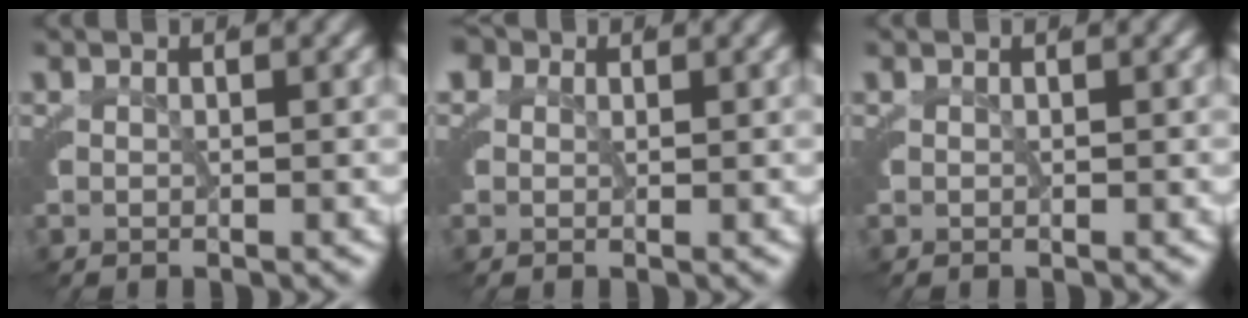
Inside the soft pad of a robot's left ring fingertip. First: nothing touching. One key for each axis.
{"total": 2.2, "fx": 0.7, "fy": 2.0, "fz": 0.8, "tx": -0.035, "ty": -0.007, "tz": 0.011}
{"total": 0.0}